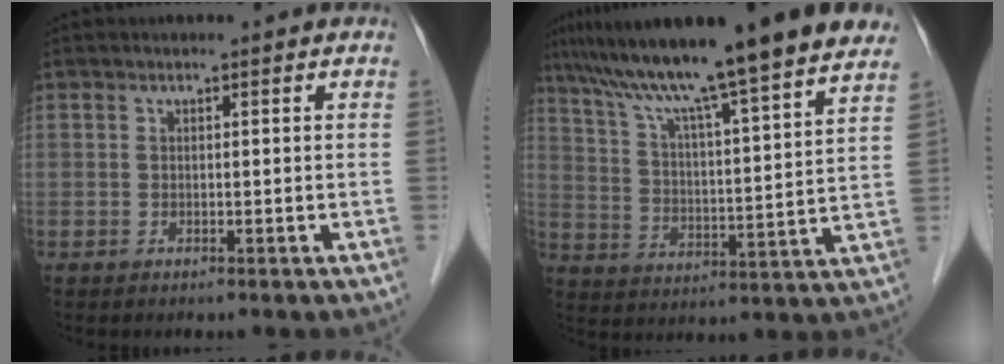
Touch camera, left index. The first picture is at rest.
{"total": 22.0, "force": [17.4, 0.2, 13.4], "torque": [-0.219, 0.021, 0.259]}